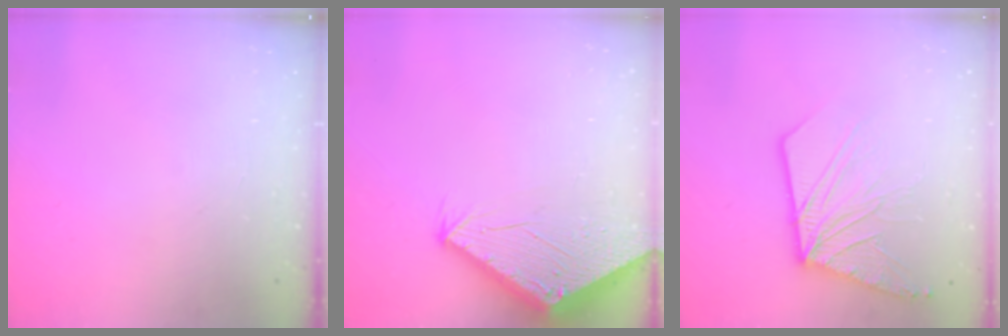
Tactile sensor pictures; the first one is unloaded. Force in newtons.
{"total": 2.7, "press": 2.7, "slide": 0.1}
{"total": 14.4, "press": 14.4, "slide": 1.5}